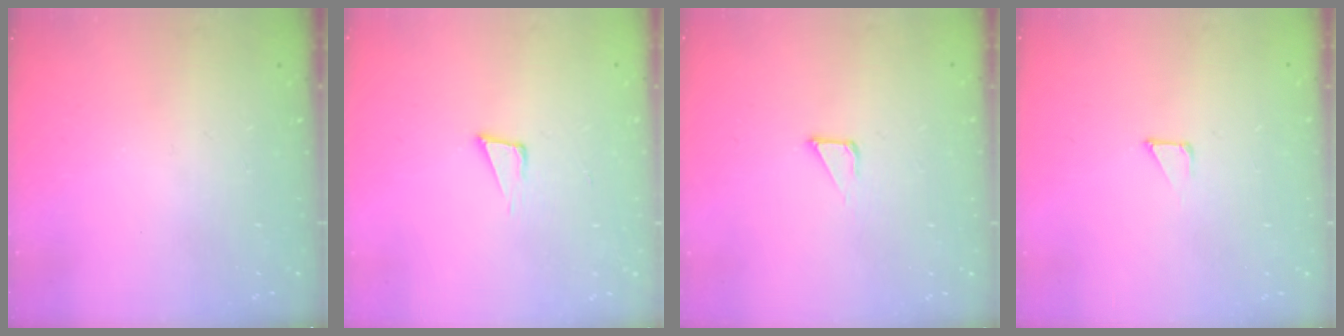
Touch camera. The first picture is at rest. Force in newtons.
{"total": 4.0, "press": 2.8, "slide": 2.9}
{"total": 2.8, "press": 2.8, "slide": 0.1}
{"total": 1.7, "press": 1.7, "slide": 0.0}